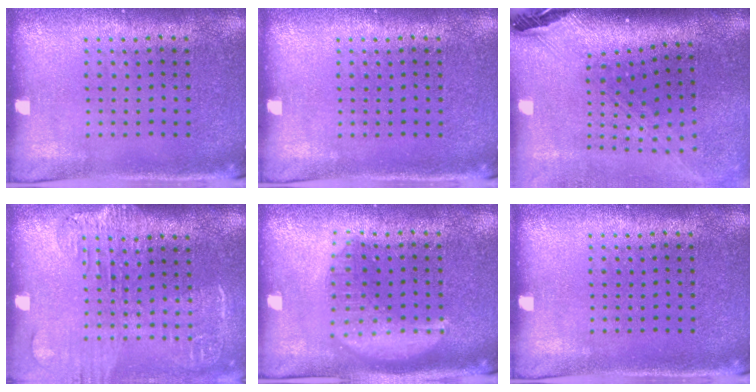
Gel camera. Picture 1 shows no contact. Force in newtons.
{"total": 0.0}
{"total": 3.0, "press": 2.1, "slide": 2.0}
{"total": 1.8, "press": 1.5, "slide": 0.9}
{"total": 1.9, "press": 1.9, "slide": 0.2}
{"total": 0.0}